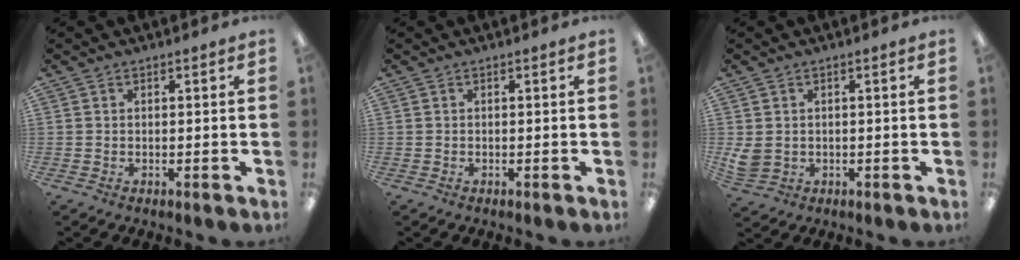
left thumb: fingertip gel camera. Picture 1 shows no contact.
{"total": 0.0}
{"total": 3.5, "force": [0.3, 3.0, 1.7], "torque": [-0.041, -0.003, 0.009]}